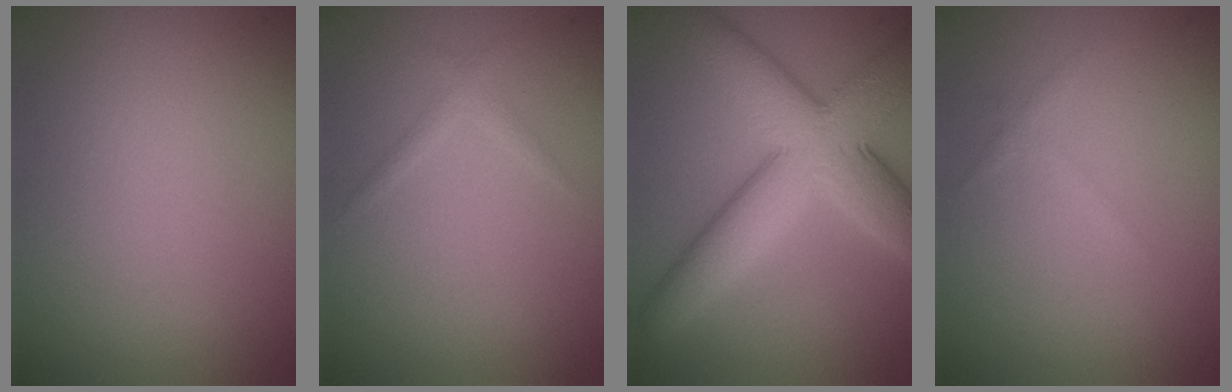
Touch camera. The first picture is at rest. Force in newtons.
{"total": 0.9, "press": 0.9, "slide": 0.1}
{"total": 9.3, "press": 9.3, "slide": 0.3}
{"total": 0.7, "press": 0.7, "slide": 0.1}